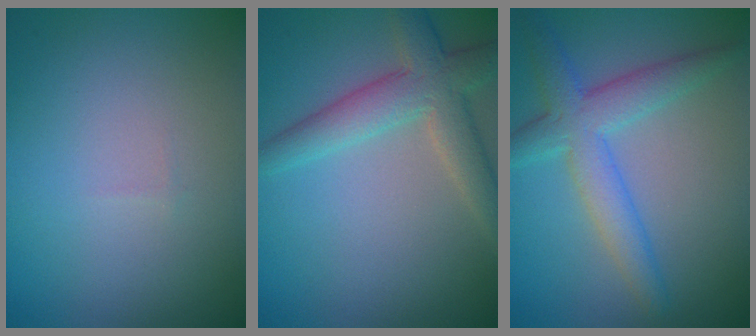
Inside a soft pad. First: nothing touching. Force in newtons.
{"total": 4.8, "press": 4.8, "slide": 0.3}
{"total": 4.4, "press": 4.4, "slide": 0.1}